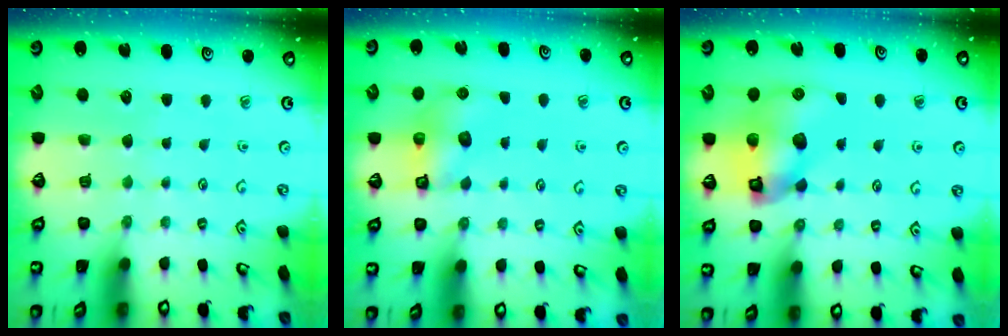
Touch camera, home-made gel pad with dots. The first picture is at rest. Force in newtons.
{"total": 6.2, "press": 6.2, "slide": 0.2}
{"total": 12.2, "press": 12.1, "slide": 1.8}